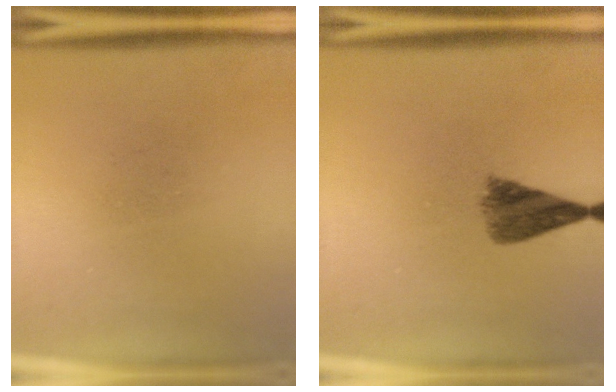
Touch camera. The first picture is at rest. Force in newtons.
{"total": 5.3}